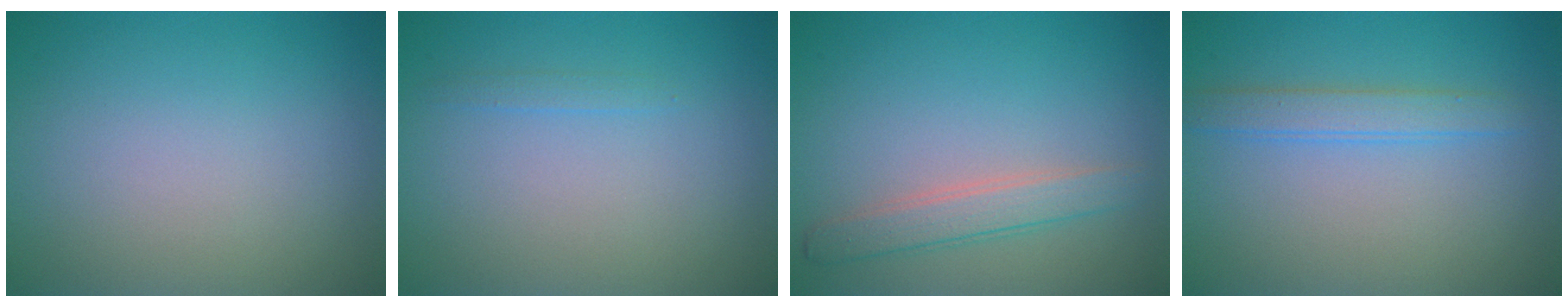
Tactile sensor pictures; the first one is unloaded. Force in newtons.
{"total": 0.6, "press": 0.6, "slide": 0.1}
{"total": 2.5, "press": 2.4, "slide": 0.1}
{"total": 2.2, "press": 2.2, "slide": 0.1}